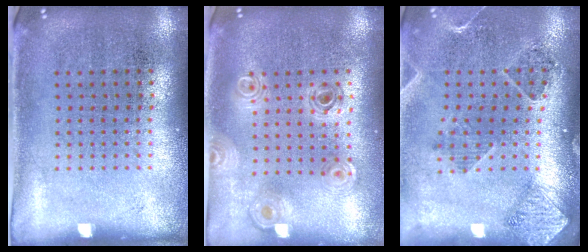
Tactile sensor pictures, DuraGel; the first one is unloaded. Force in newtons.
{"total": 0.8, "press": 0.8, "slide": 0.1}
{"total": 1.5, "press": 1.5, "slide": 0.3}